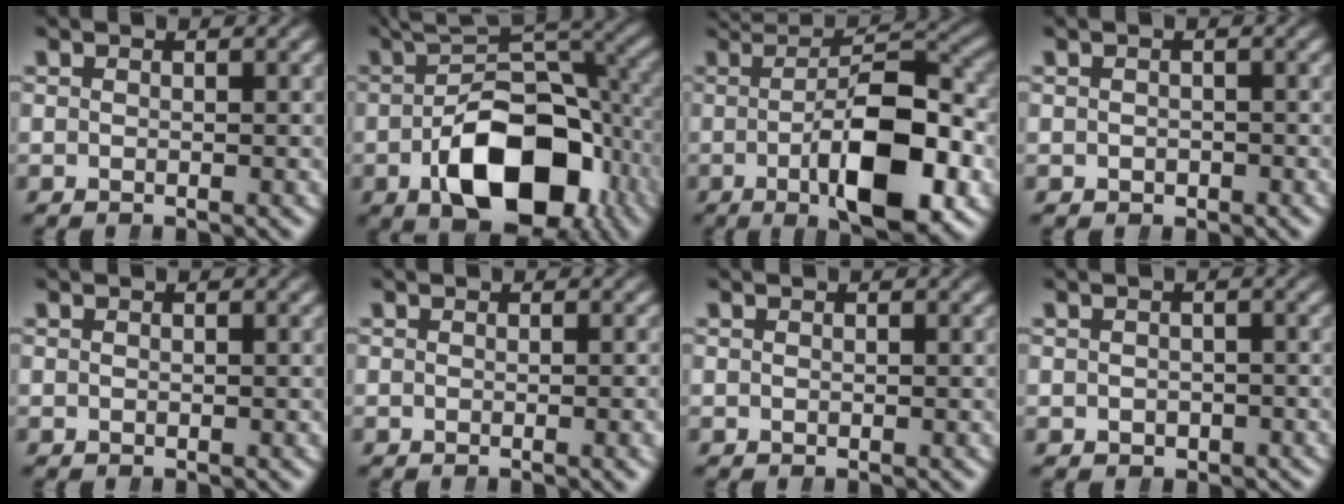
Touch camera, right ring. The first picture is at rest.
{"total": 14.1, "force": [-4.0, 7.4, 11.3], "torque": [-0.165, -0.027, -0.046]}
{"total": 10.1, "force": [-1.6, 2.5, 9.7], "torque": [-0.121, 0.002, -0.021]}
{"total": 1.1, "force": [-0.6, 1.0, 0.0], "torque": [0.002, -0.010, -0.001]}
{"total": 0.0}
{"total": 0.6, "force": [0.0, -0.4, 0.5], "torque": [-0.004, 0.007, -0.002]}
{"total": 0.0}
{"total": 2.1, "force": [-1.3, 1.7, 0.3], "torque": [0.005, -0.016, -0.009]}